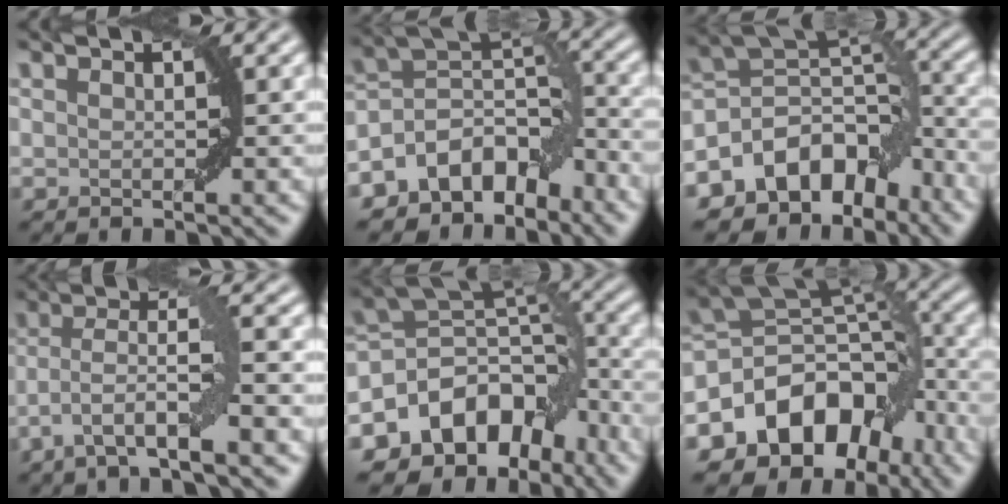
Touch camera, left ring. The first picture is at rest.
{"total": 8.5, "force": [-5.4, 5.3, 4.0], "torque": [-0.052, 0.010, -0.107]}
{"total": 10.0, "force": [-5.5, 6.7, 5.1], "torque": [-0.074, 0.012, -0.105]}
{"total": 5.4, "force": [-2.4, 0.7, 4.8], "torque": [-0.090, 0.007, -0.049]}
{"total": 11.3, "force": [-5.9, 7.7, 5.8], "torque": [-0.092, 0.012, -0.107]}
{"total": 11.9, "force": [-5.9, 8.3, 6.0], "torque": [-0.099, 0.012, -0.109]}